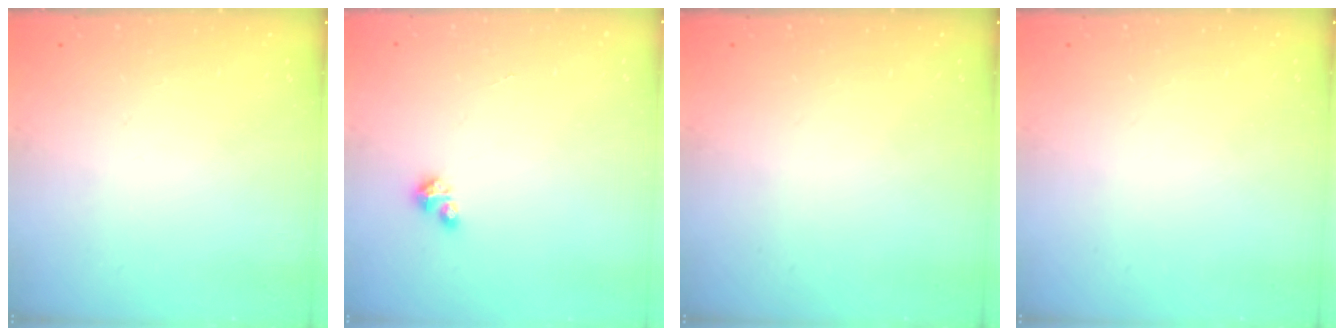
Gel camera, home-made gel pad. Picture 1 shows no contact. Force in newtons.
{"total": 2.9, "press": 2.9, "slide": 0.4}
{"total": 0.0}
{"total": 0.0}